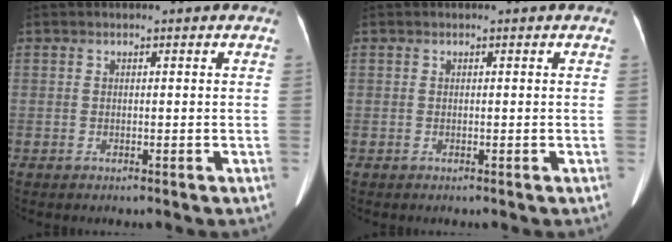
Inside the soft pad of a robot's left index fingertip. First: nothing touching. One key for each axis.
{"total": 0.0}